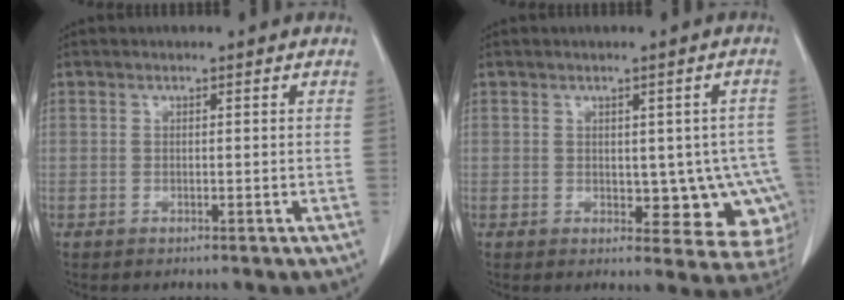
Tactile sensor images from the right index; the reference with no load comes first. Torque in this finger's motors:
{"motor_torque": [0.23, 0.02, 0.11, 0.01]}